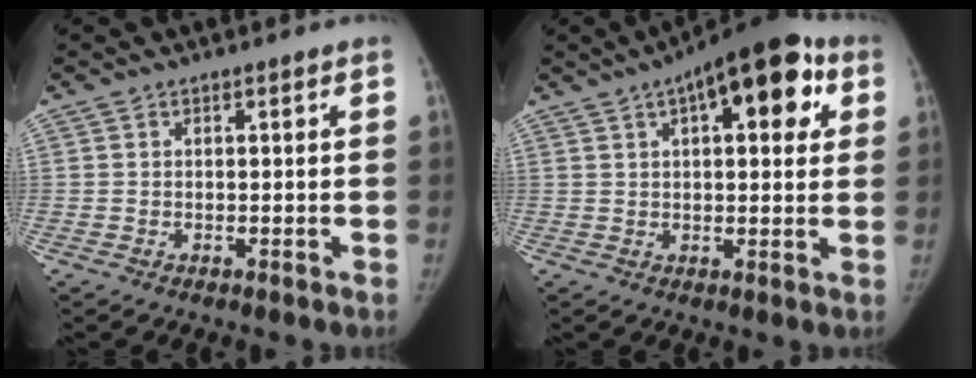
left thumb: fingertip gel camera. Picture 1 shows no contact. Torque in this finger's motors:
{"motor_torque": [0.22, 0.05, 1.54, -0.85, 0.32]}